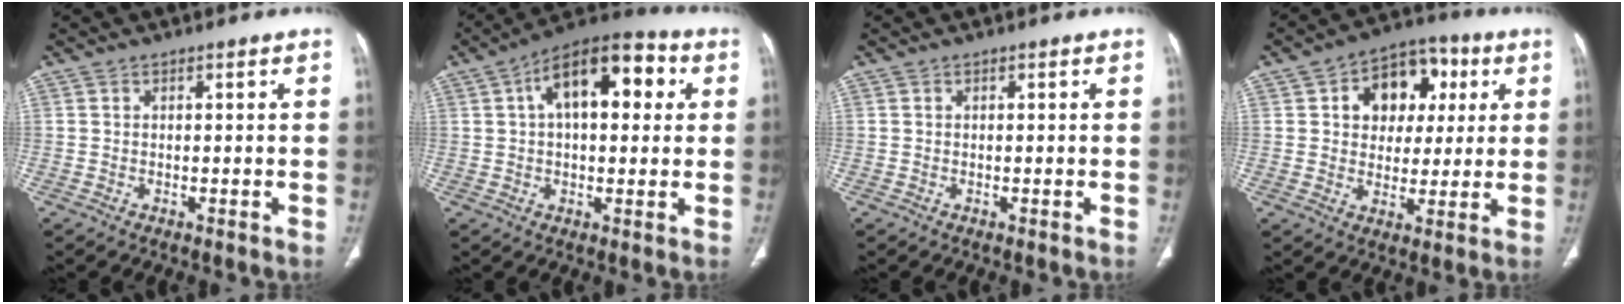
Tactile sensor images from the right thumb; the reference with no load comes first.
{"total": 15.6, "force": [4.2, 7.9, 12.7], "torque": [-0.170, 0.029, 0.058]}
{"total": 0.0}
{"total": 12.9, "force": [3.8, 9.6, 7.7], "torque": [-0.059, 0.008, 0.053]}